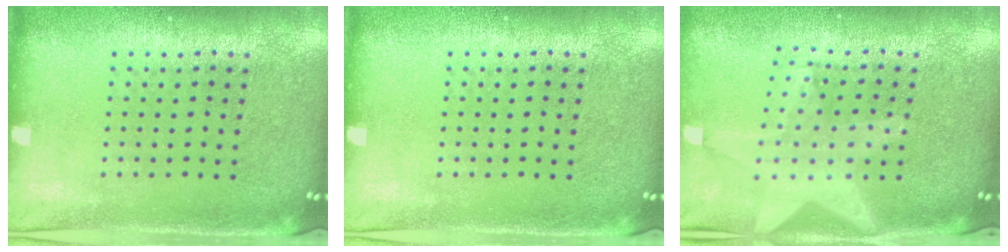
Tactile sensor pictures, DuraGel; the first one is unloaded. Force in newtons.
{"total": 0.0}
{"total": 1.9, "press": 1.6, "slide": 1.0}